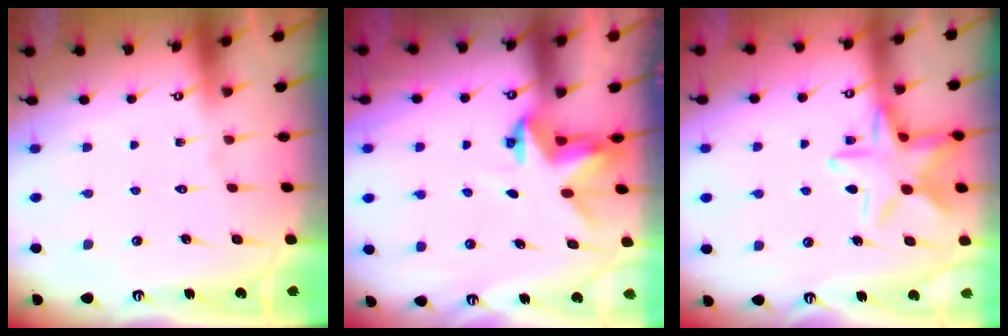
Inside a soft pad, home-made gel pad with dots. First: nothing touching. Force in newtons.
{"total": 3.0, "press": 3.0, "slide": 0.0}
{"total": 14.4, "press": 14.4, "slide": 0.9}